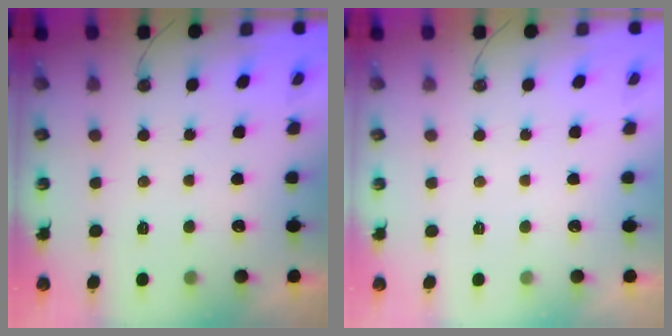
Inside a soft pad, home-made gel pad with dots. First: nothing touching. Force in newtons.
{"total": 0.0}